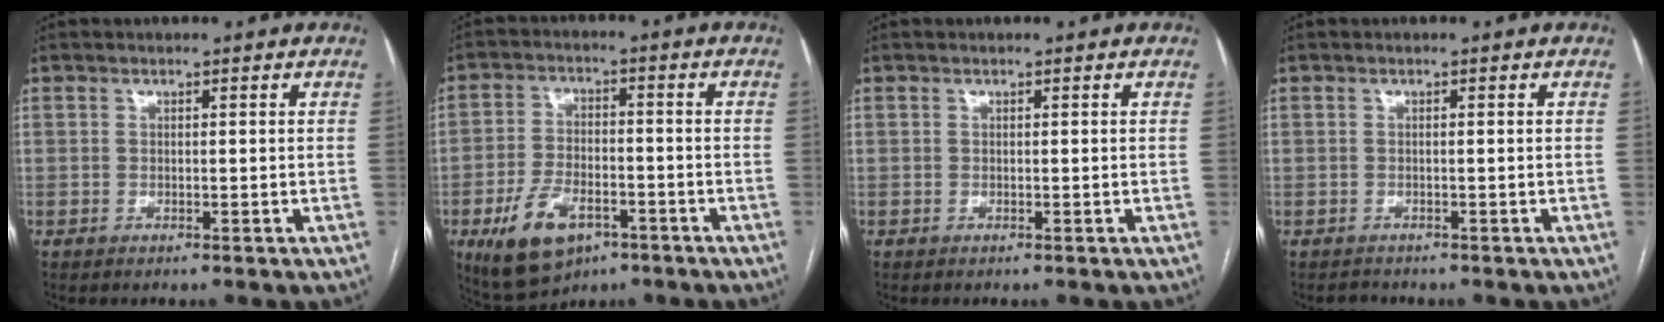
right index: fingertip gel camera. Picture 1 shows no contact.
{"total": 10.6, "force": [-5.4, 5.5, 7.3], "torque": [-0.148, -0.006, -0.083]}
{"total": 0.0}
{"total": 1.0, "force": [-0.9, 0.5, -0.2], "torque": [-0.001, -0.002, -0.013]}